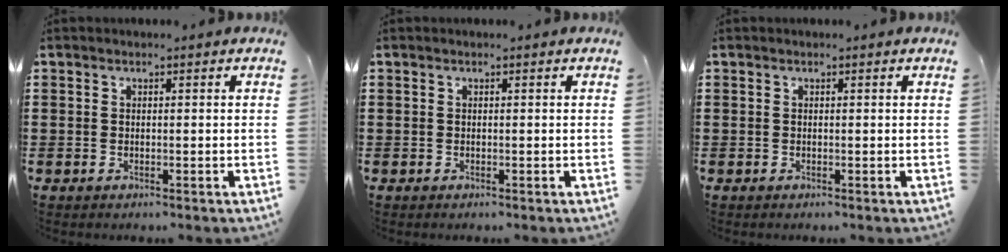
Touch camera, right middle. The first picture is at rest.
{"total": 0.0}
{"total": 0.0}